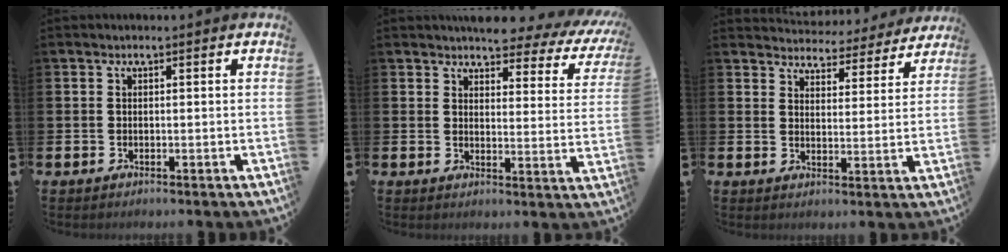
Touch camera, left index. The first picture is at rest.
{"total": 4.7, "force": [4.4, 1.2, 1.2], "torque": [-0.032, -0.038, 0.072]}
{"total": 4.5, "force": [4.4, 1.1, 0.1], "torque": [-0.010, -0.042, 0.072]}